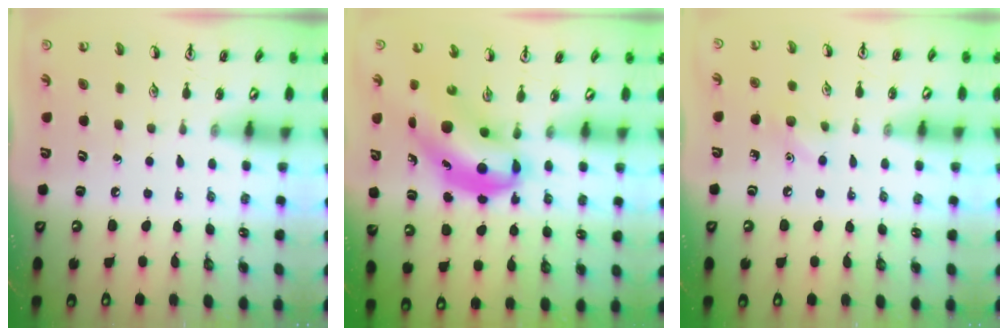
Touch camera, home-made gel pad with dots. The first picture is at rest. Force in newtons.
{"total": 8.3, "press": 8.0, "slide": 2.2}
{"total": 6.9, "press": 6.6, "slide": 1.9}